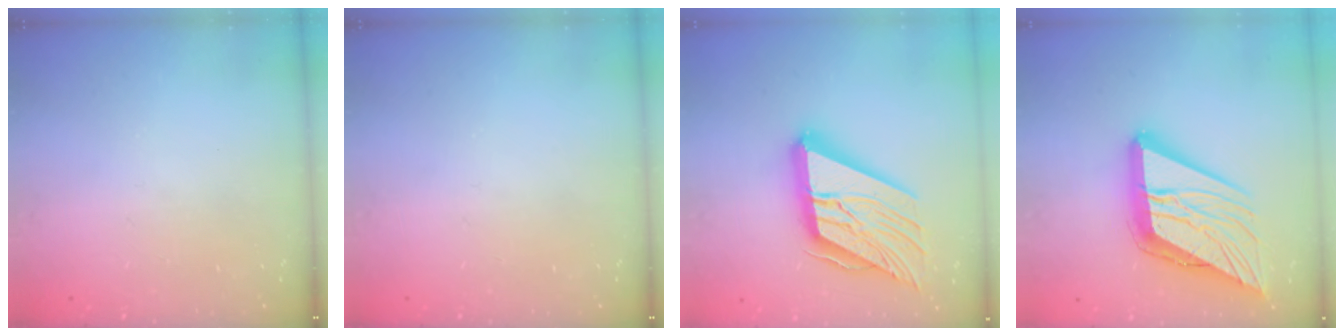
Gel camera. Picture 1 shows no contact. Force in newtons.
{"total": 0.0}
{"total": 23.2, "press": 23.0, "slide": 2.7}
{"total": 24.2, "press": 24.1, "slide": 2.8}